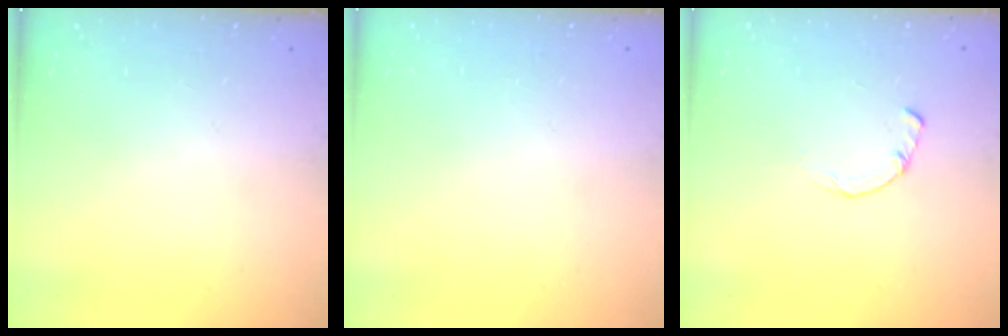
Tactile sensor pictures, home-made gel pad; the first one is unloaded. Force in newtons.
{"total": 2.6, "press": 2.6, "slide": 0.2}
{"total": 1.7, "press": 1.7, "slide": 0.2}